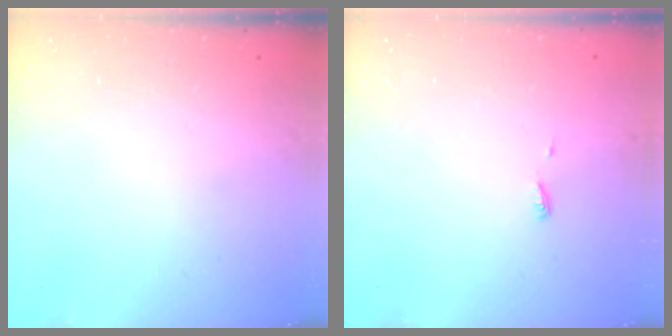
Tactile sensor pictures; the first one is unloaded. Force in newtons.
{"total": 3.9, "press": 3.9, "slide": 0.6}